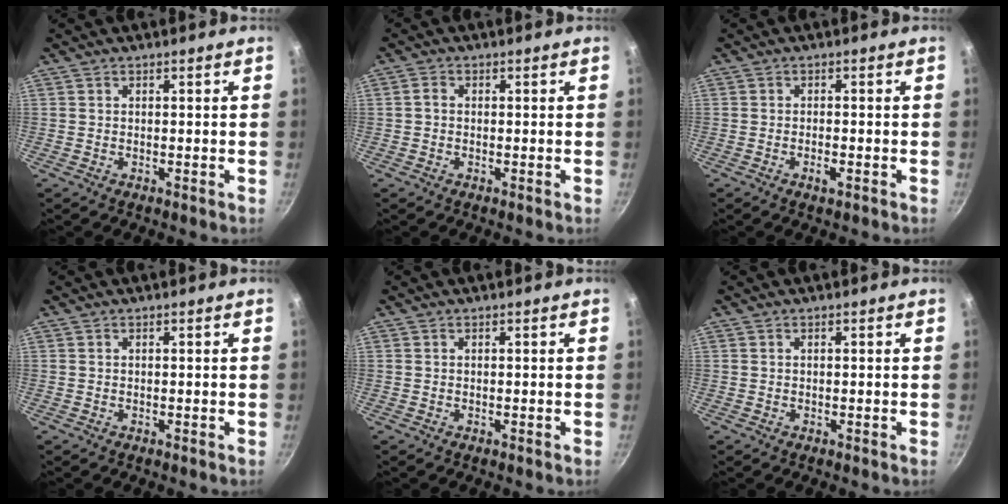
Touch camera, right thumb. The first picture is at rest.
{"total": 1.4, "force": [-0.1, 1.2, 0.8], "torque": [-0.016, 0.008, -0.003]}
{"total": 1.8, "force": [-0.8, 0.6, 1.5], "torque": [-0.029, 0.004, -0.017]}
{"total": 0.0}
{"total": 0.0}
{"total": 0.0}